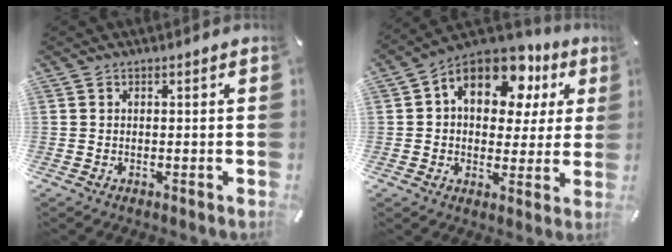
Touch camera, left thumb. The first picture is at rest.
{"total": 14.9, "force": [6.5, 9.5, 9.5], "torque": [-0.149, -0.025, 0.113]}